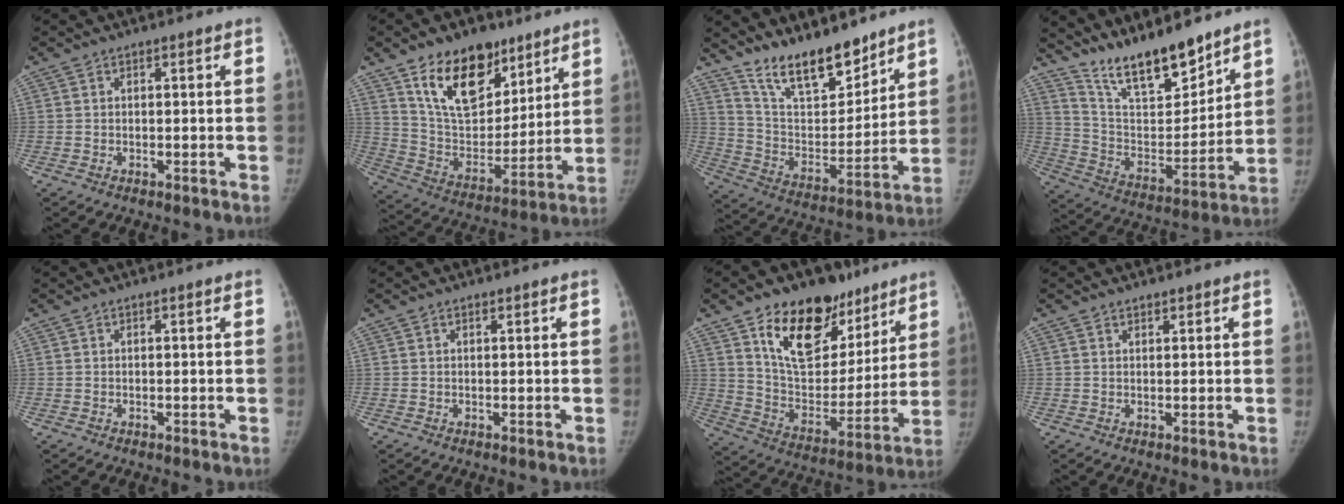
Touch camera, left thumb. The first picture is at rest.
{"total": 19.4, "force": [11.9, 11.1, 10.5], "torque": [-0.122, -0.066, 0.216]}
{"total": 16.0, "force": [13.1, 5.5, 7.5], "torque": [-0.085, -0.087, 0.239]}
{"total": 17.0, "force": [14.1, 4.7, 8.2], "torque": [-0.100, -0.091, 0.259]}
{"total": 0.0}
{"total": 0.0}
{"total": 22.8, "force": [13.9, 13.1, 12.6], "torque": [-0.141, -0.061, 0.235]}
{"total": 1.0, "force": [0.9, 0.3, 0.2], "torque": [0.000, -0.007, 0.014]}